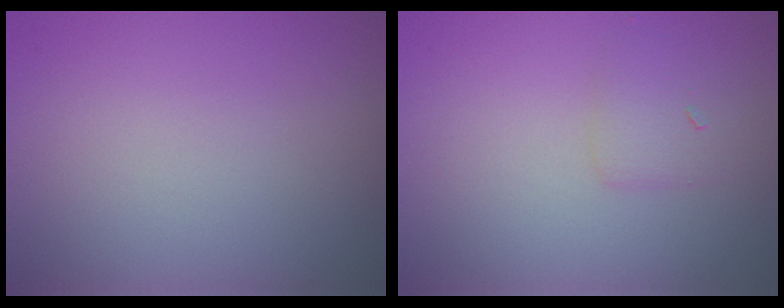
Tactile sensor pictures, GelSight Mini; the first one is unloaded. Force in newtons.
{"total": 1.5, "press": 1.5, "slide": 0.2}